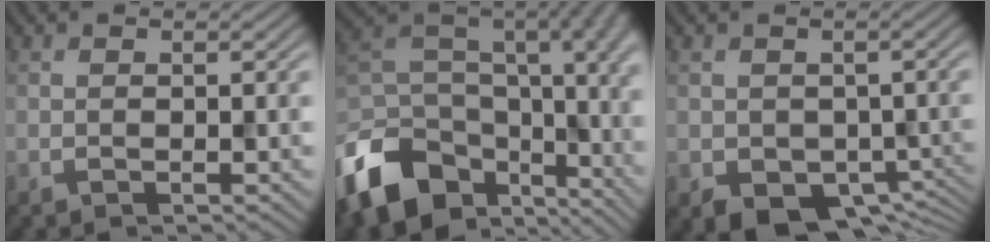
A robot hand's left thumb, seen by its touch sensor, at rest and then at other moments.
{"total": 15.7, "force": [-8.1, 9.7, 9.3], "torque": [-0.234, -0.037, -0.122]}
{"total": 5.2, "force": [-2.7, 3.7, 2.5], "torque": [-0.038, -0.031, -0.026]}